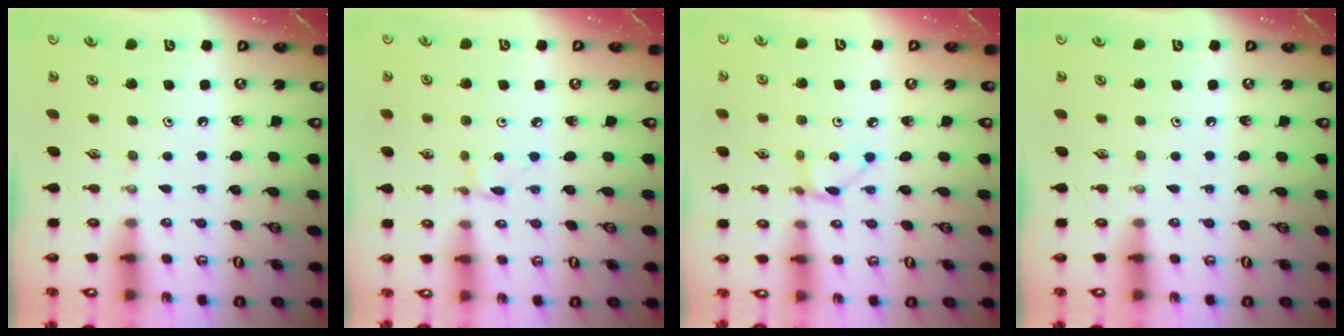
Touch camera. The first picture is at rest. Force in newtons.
{"total": 2.2, "press": 2.2, "slide": 0.3}
{"total": 4.0, "press": 4.0, "slide": 0.5}
{"total": 0.0}